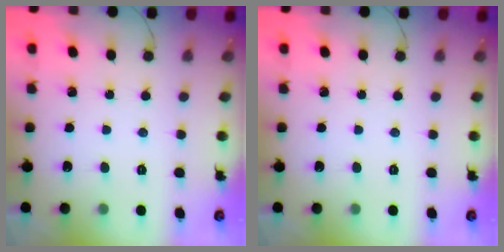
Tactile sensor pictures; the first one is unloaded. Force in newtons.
{"total": 0.0}